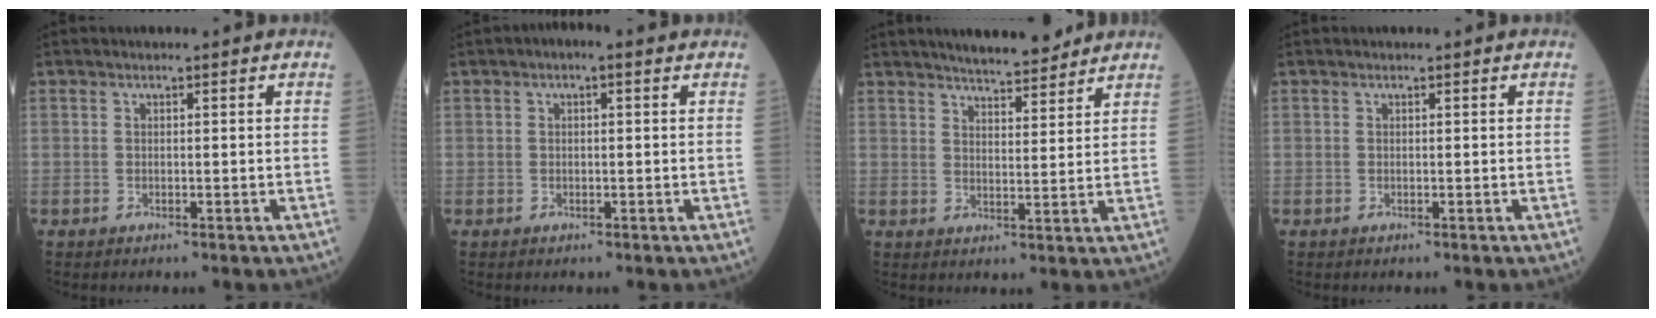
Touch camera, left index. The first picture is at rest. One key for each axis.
{"total": 1.9, "fx": 0.8, "fy": 0.6, "fz": 1.6, "tx": -0.026, "ty": 0.013, "tz": 0.009}
{"total": 9.0, "fx": 8.0, "fy": 1.4, "fz": 3.8, "tx": -0.056, "ty": 0.008, "tz": 0.118}
{"total": 0.0}